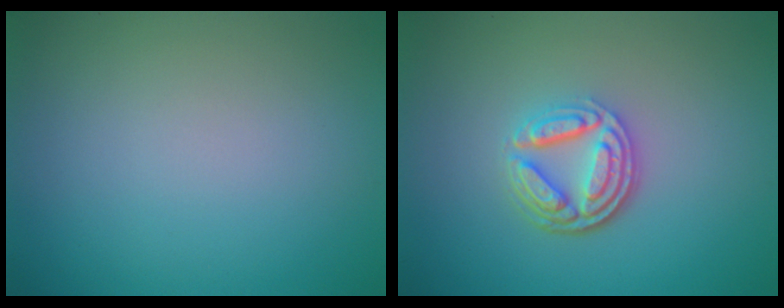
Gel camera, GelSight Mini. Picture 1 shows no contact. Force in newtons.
{"total": 4.5, "press": 3.4, "slide": 2.9}